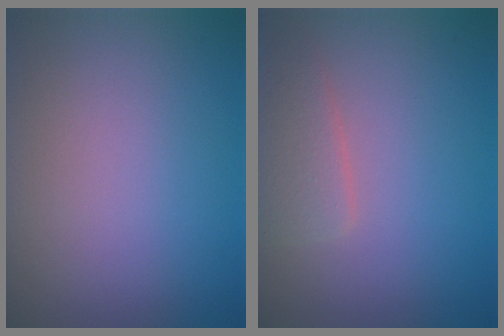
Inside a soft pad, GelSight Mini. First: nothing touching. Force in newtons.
{"total": 2.5, "press": 2.5, "slide": 0.1}